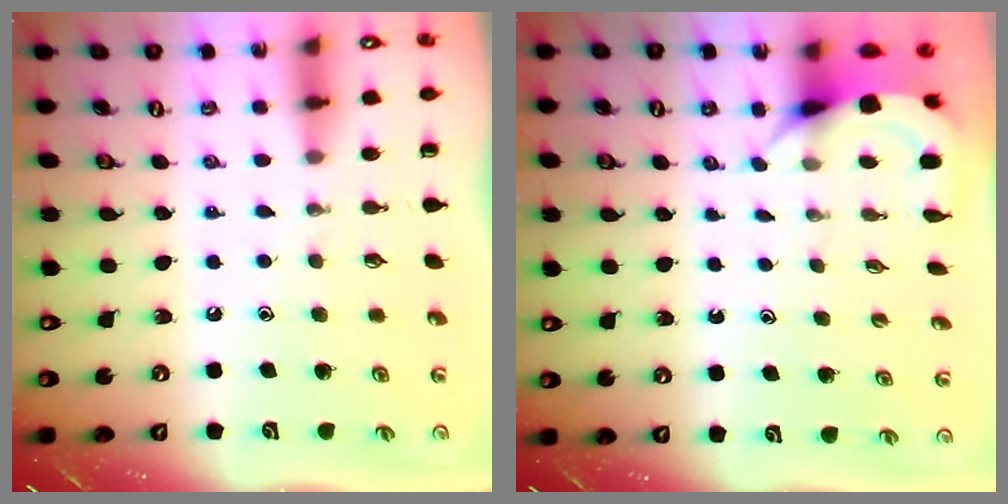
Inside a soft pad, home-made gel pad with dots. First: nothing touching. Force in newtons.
{"total": 4.5, "press": 4.5, "slide": 0.2}